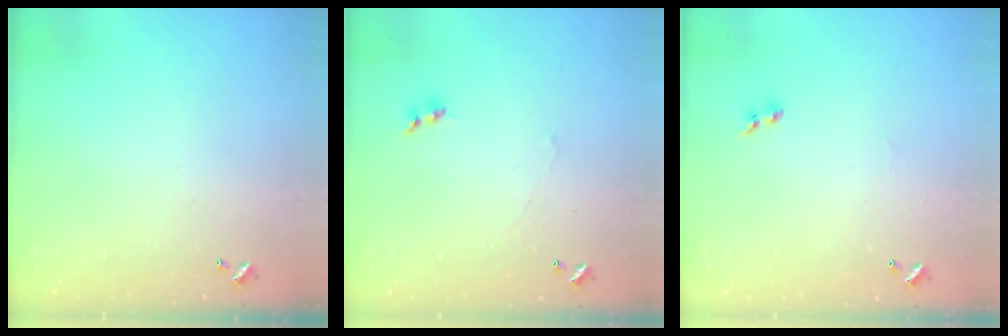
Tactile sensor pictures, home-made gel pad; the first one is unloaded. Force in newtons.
{"total": 1.2, "press": 1.1, "slide": 0.3}
{"total": 1.3, "press": 1.1, "slide": 0.7}